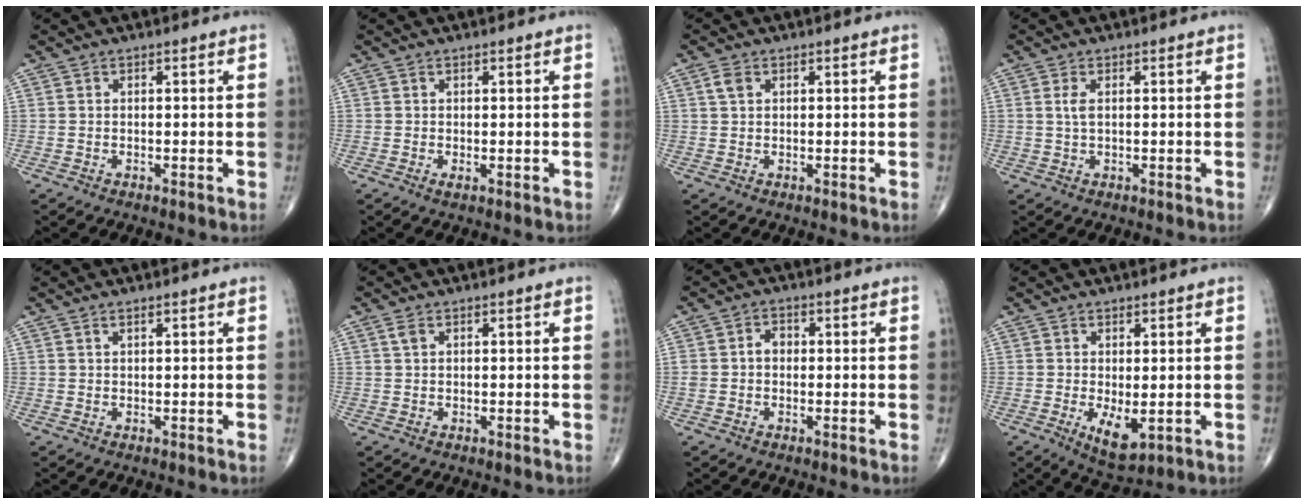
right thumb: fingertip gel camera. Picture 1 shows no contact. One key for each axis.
{"total": 0.7, "fx": 0.0, "fy": 0.3, "fz": 0.6, "tx": -0.010, "ty": -0.003, "tz": 0.001}
{"total": 2.0, "fx": 0.8, "fy": 1.3, "fz": 1.3, "tx": -0.026, "ty": 0.006, "tz": 0.017}
{"total": 2.0, "fx": 0.5, "fy": 0.8, "fz": 1.7, "tx": -0.041, "ty": 0.004, "tz": 0.014}
{"total": 0.6, "fx": 0.5, "fy": 0.1, "fz": 0.4, "tx": -0.009, "ty": 0.000, "tz": 0.010}
{"total": 1.2, "fx": 0.6, "fy": 0.7, "fz": 0.9, "tx": -0.021, "ty": 0.008, "tz": 0.013}
{"total": 2.7, "fx": 0.0, "fy": 2.1, "fz": 1.7, "tx": -0.025, "ty": 0.011, "tz": -0.002}
{"total": 5.5, "fx": -0.8, "fy": 2.4, "fz": 4.9, "tx": -0.076, "ty": -0.017, "tz": -0.001}